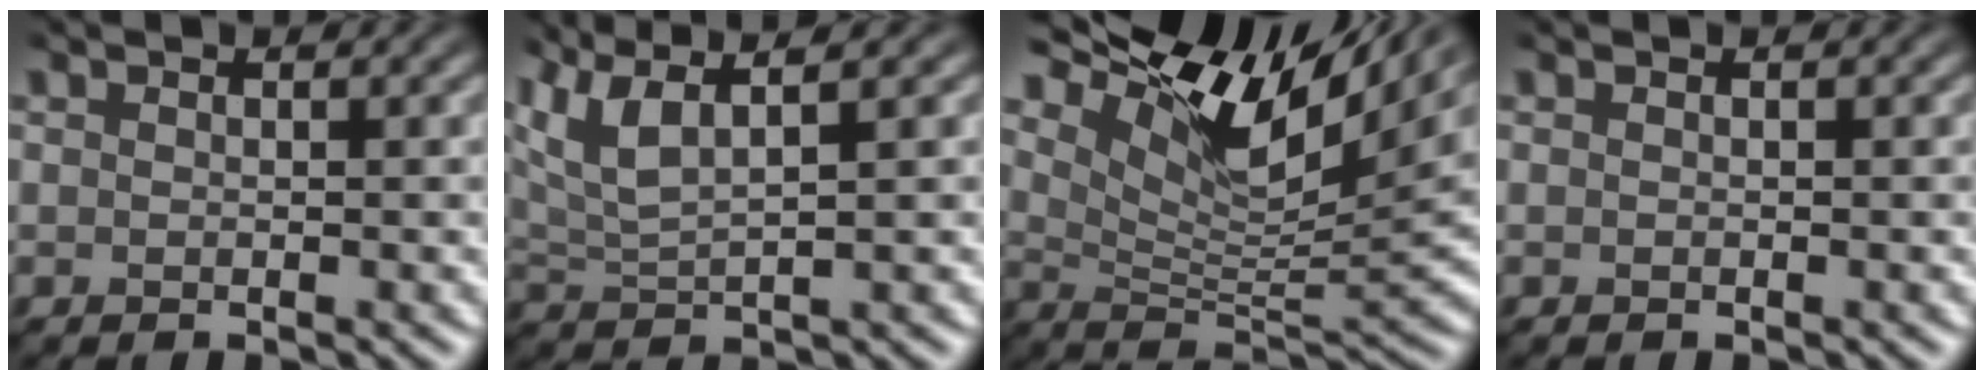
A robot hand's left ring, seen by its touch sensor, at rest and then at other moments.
{"total": 5.3, "force": [3.3, 1.5, 3.8], "torque": [-0.077, 0.018, 0.061]}
{"total": 11.2, "force": [7.1, 4.1, 7.5], "torque": [-0.130, 0.010, 0.130]}
{"total": 0.0}